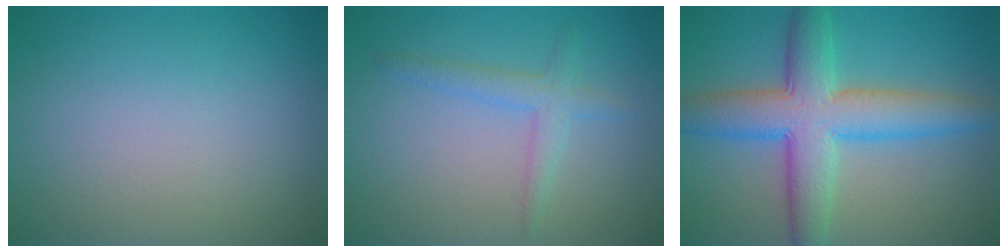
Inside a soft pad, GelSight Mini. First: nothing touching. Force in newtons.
{"total": 2.1, "press": 2.1, "slide": 0.1}
{"total": 7.9, "press": 7.9, "slide": 0.2}